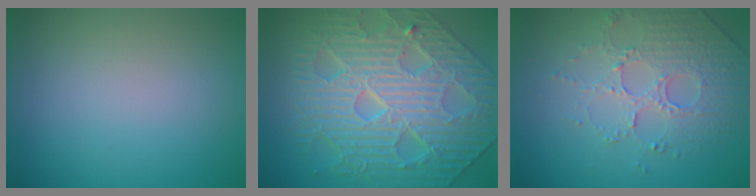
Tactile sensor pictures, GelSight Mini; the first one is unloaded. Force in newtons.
{"total": 10.1, "press": 7.6, "slide": 6.6}
{"total": 5.0, "press": 3.5, "slide": 3.6}